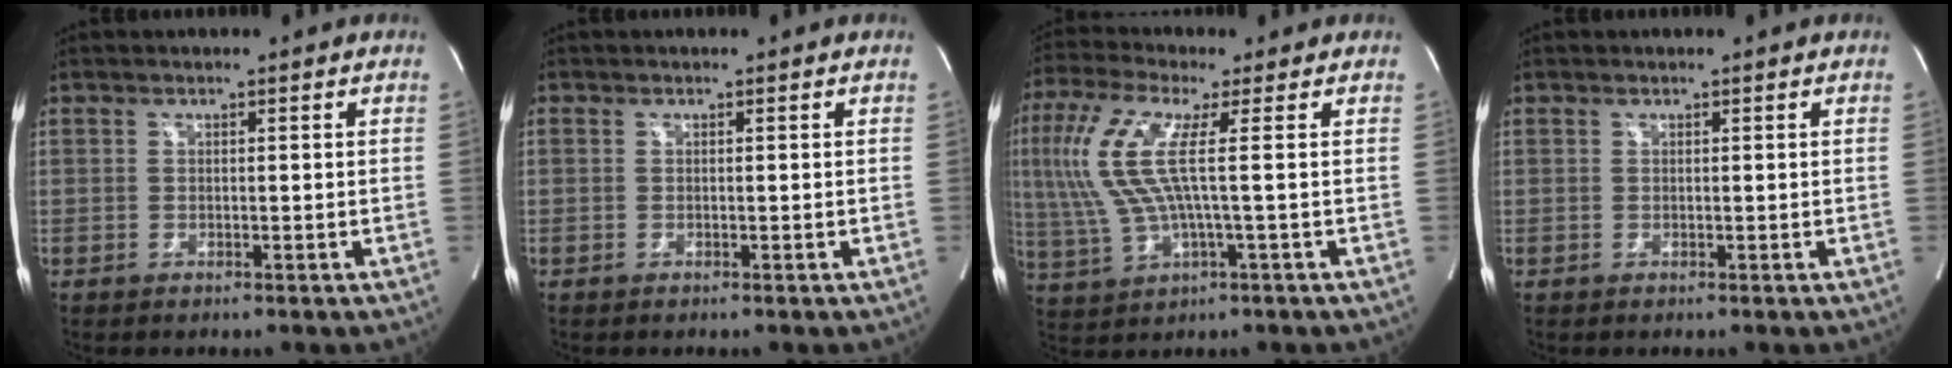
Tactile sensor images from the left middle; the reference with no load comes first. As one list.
[{"total": 0.0}, {"total": 12.4, "force": [1.8, 2.0, 12.1], "torque": [-0.290, 0.016, 0.034]}, {"total": 0.0}]